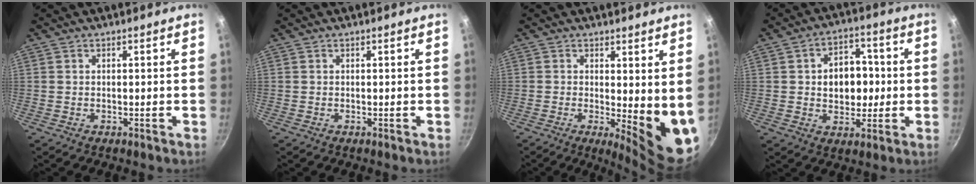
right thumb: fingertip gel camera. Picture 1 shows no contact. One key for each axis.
{"total": 0.0}
{"total": 9.9, "fx": 0.6, "fy": 3.6, "fz": 9.2, "tx": -0.103, "ty": -0.030, "tz": 0.011}
{"total": 10.5, "fx": 0.5, "fy": 7.7, "fz": 7.1, "tx": -0.067, "ty": 0.011, "tz": 0.005}